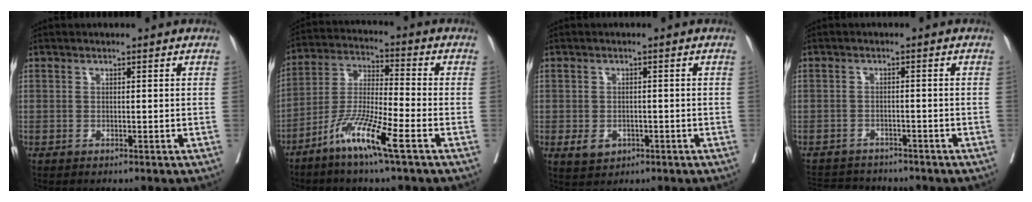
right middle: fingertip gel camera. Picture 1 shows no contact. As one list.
[{"total": 10.2, "force": [-5.9, -0.2, 8.3], "torque": [-0.170, -0.020, -0.122]}, {"total": 3.3, "force": [-1.3, 2.5, 1.6], "torque": [-0.024, 0.000, -0.010]}, {"total": 7.8, "force": [-7.2, 2.4, 1.5], "torque": [-0.026, 0.004, -0.106]}]